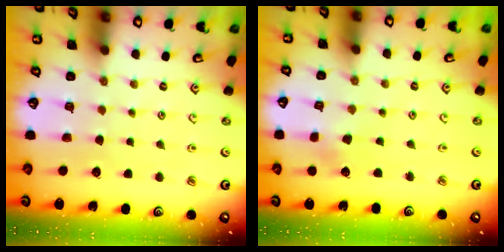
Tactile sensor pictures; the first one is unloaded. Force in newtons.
{"total": 1.6, "press": 1.6, "slide": 0.2}